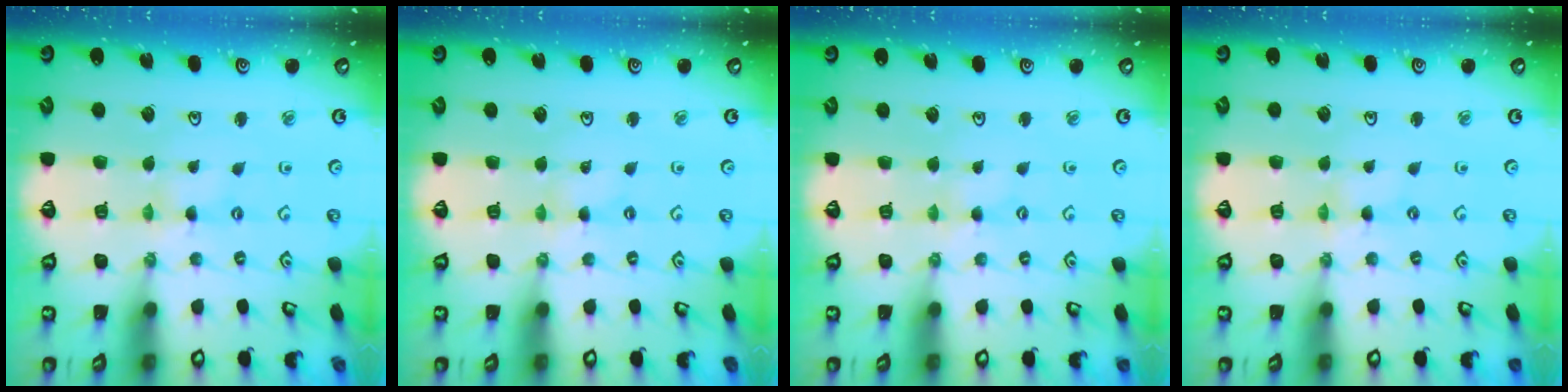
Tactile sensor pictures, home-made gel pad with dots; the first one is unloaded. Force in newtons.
{"total": 0.7, "press": 0.7, "slide": 0.2}
{"total": 1.6, "press": 1.5, "slide": 0.3}
{"total": 0.0}